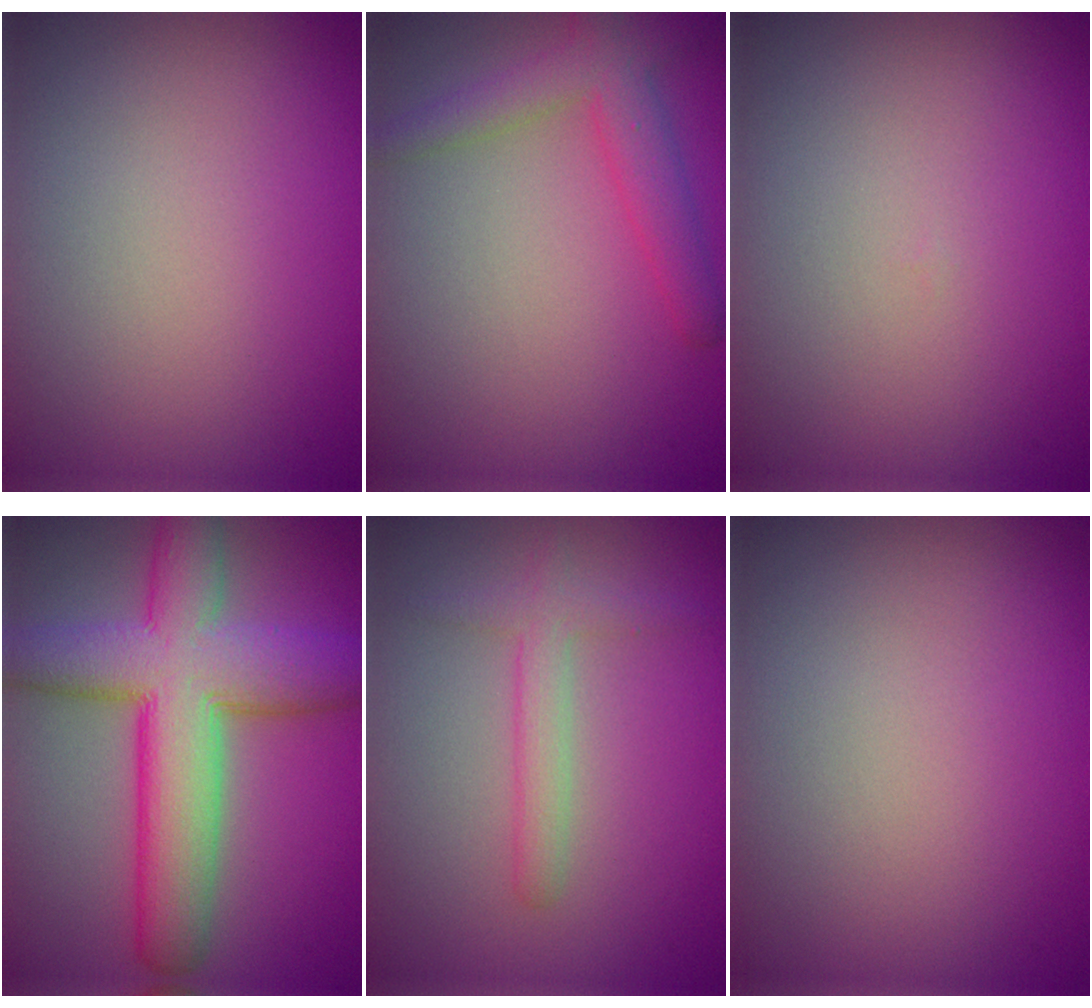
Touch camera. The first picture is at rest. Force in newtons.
{"total": 3.5, "press": 3.5, "slide": 0.2}
{"total": 0.0}
{"total": 10.1, "press": 10.1, "slide": 0.4}
{"total": 2.3, "press": 2.3, "slide": 0.2}
{"total": 0.0}